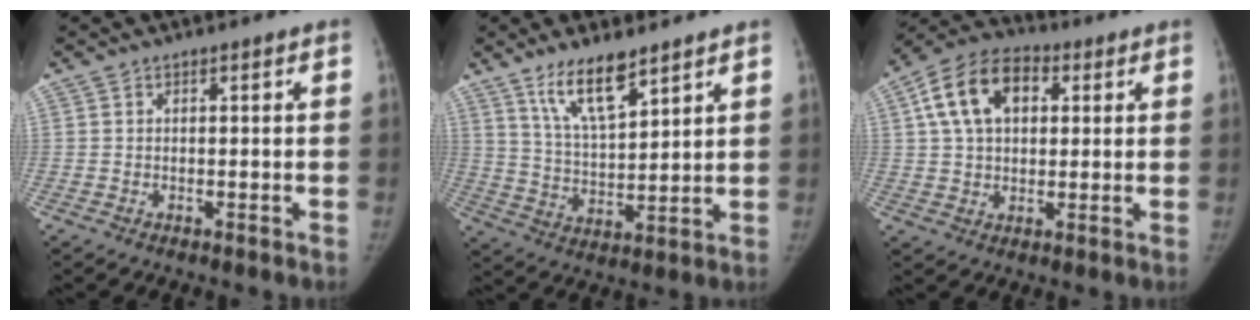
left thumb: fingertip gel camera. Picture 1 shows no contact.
{"total": 10.3, "force": [7.1, 3.0, 6.7], "torque": [-0.109, -0.051, 0.139]}
{"total": 14.2, "force": [4.0, 9.4, 9.8], "torque": [-0.158, 0.015, 0.062]}